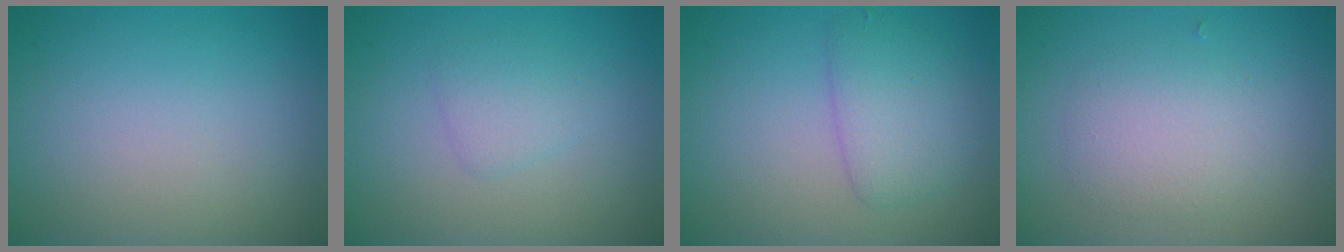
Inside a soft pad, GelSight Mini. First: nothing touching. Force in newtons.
{"total": 1.6, "press": 1.6, "slide": 0.0}
{"total": 3.3, "press": 3.3, "slide": 0.1}
{"total": 3.0, "press": 3.0, "slide": 0.1}